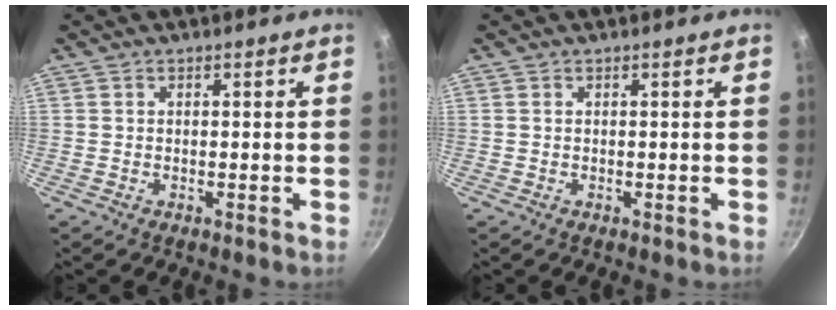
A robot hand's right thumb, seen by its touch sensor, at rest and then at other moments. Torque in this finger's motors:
{"motor_torque": [-0.04, 0.24, 0.27, -0.06, 0.03]}